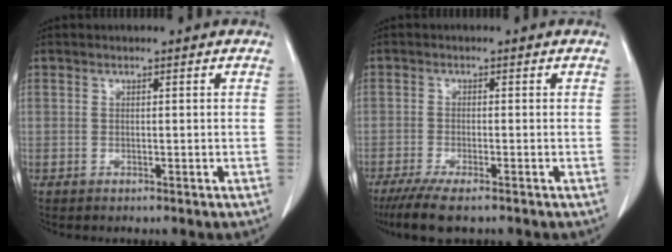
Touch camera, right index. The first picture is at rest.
{"total": 6.4, "force": [-4.7, 0.9, 4.2], "torque": [-0.069, -0.015, -0.078]}